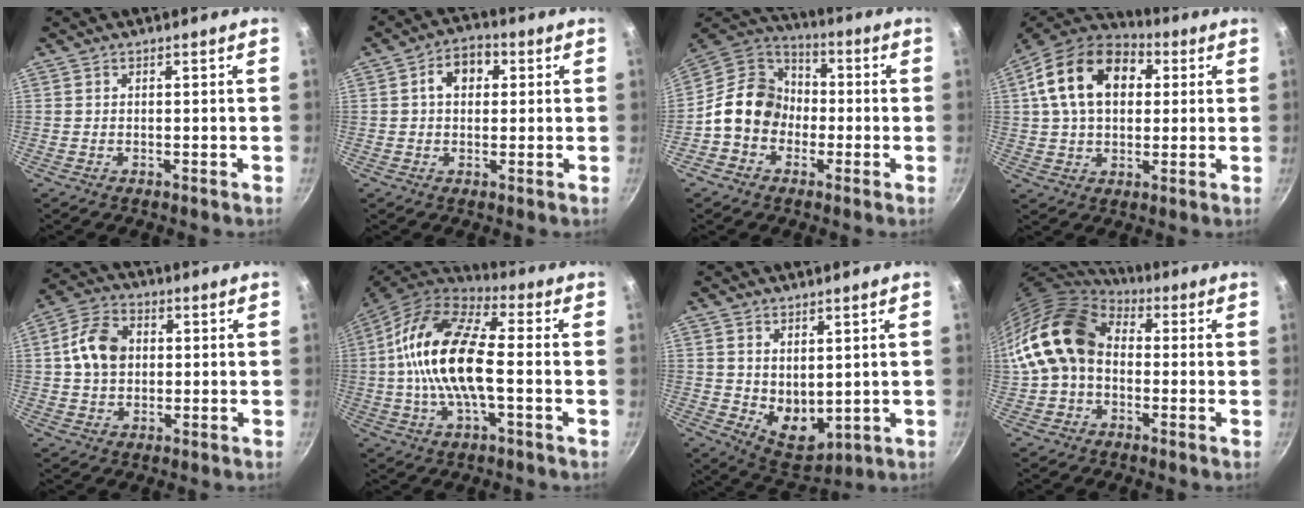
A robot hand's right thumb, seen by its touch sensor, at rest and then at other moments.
{"total": 6.7, "force": [1.5, 4.8, 4.3], "torque": [-0.037, 0.013, 0.013]}
{"total": 13.5, "force": [-2.3, 11.5, 6.8], "torque": [-0.070, 0.047, -0.061]}
{"total": 18.7, "force": [4.8, 12.8, 12.8], "torque": [-0.203, 0.020, 0.067]}
{"total": 9.5, "force": [1.1, 7.2, 6.1], "torque": [-0.096, 0.016, 0.010]}
{"total": 18.6, "force": [-0.4, 8.1, 16.8], "torque": [-0.309, 0.034, -0.025]}
{"total": 8.1, "force": [2.0, 5.4, 5.8], "torque": [-0.064, -0.029, 0.053]}
{"total": 15.2, "force": [0.5, 11.3, 10.1], "torque": [-0.162, 0.033, -0.003]}